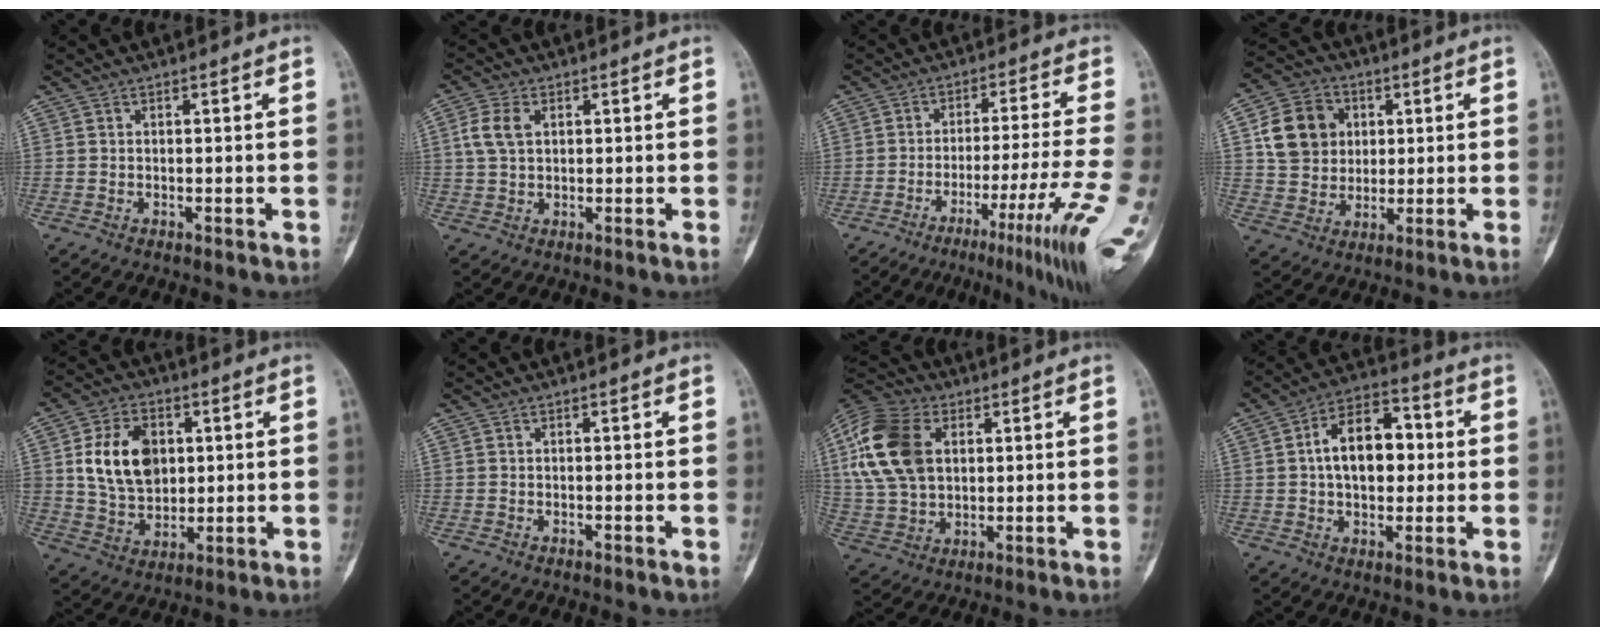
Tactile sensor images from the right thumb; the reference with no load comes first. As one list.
[{"total": 5.0, "force": [1.4, 3.1, 3.7], "torque": [-0.084, 0.009, 0.025]}, {"total": 15.1, "force": [-7.0, 0.1, 13.4], "torque": [-0.183, 0.023, -0.102]}, {"total": 12.1, "force": [2.9, 10.4, 5.5], "torque": [-0.074, 0.004, 0.050]}, {"total": 13.8, "force": [2.7, 9.9, 9.3], "torque": [-0.131, -0.007, 0.055]}, {"total": 0.0}, {"total": 17.8, "force": [4.4, 12.1, 12.3], "torque": [-0.248, 0.005, 0.082]}, {"total": 13.2, "force": [1.3, 8.2, 10.2], "torque": [-0.131, 0.022, 0.013]}]